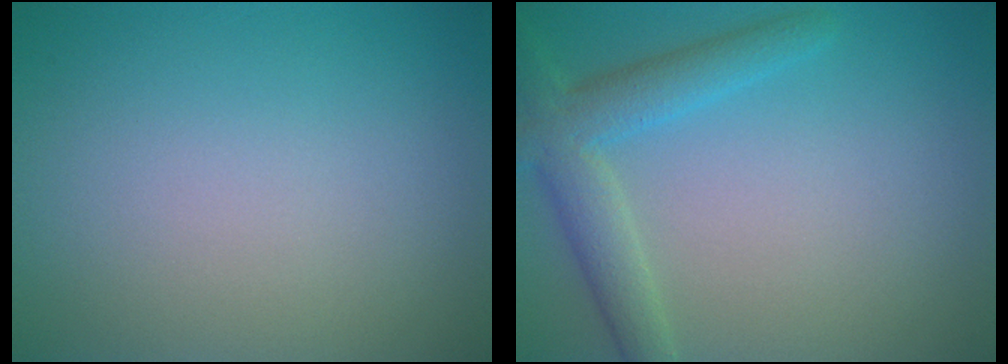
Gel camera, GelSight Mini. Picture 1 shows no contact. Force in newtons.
{"total": 4.0, "press": 4.0, "slide": 0.3}